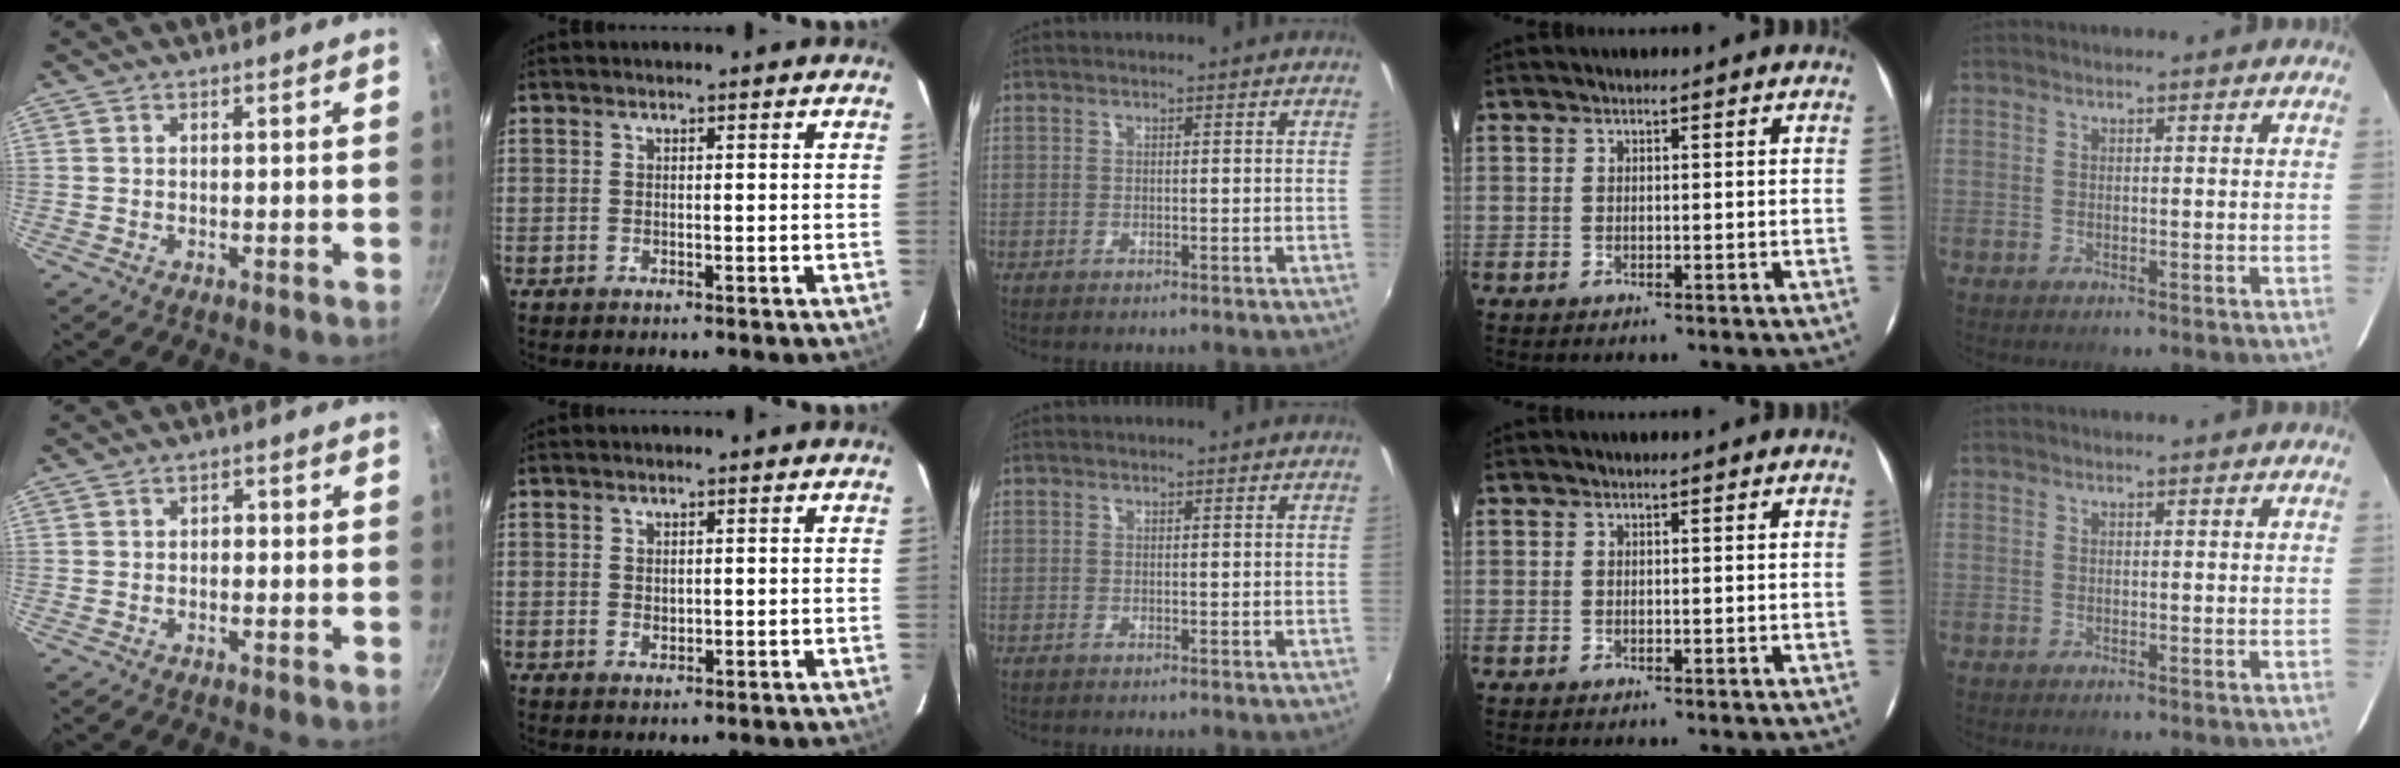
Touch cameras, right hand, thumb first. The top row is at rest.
{"thumb": {"total": 1.3, "force": [-0.3, 1.0, 0.8], "torque": [-0.011, 0.007, -0.007]}, "index": {"total": 0.8, "force": [0.3, 0.7, 0.4], "torque": [-0.003, 0.003, 0.007]}}